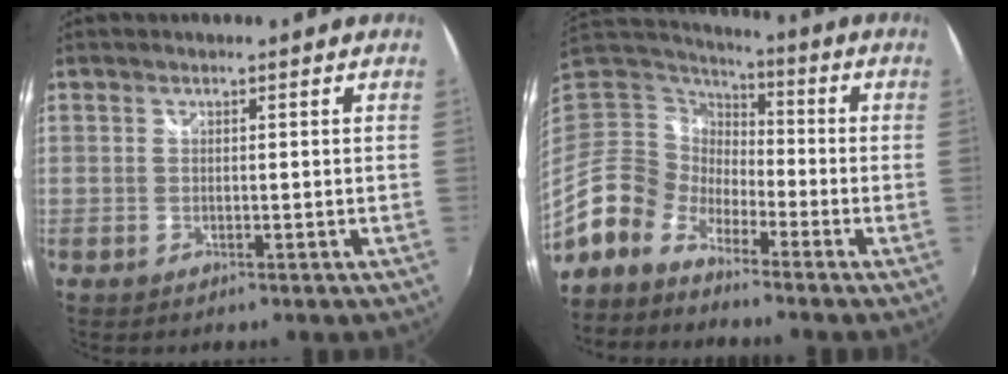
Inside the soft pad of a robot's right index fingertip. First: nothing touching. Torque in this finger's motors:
{"motor_torque": [-0.55, -0.45, -0.61, -0.21]}